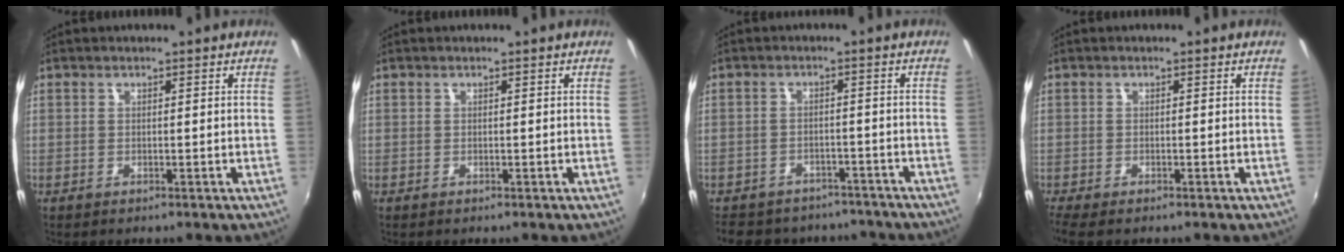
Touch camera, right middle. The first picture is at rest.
{"total": 0.0}
{"total": 15.1, "force": [-12.6, 6.7, 4.9], "torque": [-0.116, 0.007, -0.164]}
{"total": 2.9, "force": [-2.3, 0.5, 1.8], "torque": [-0.038, -0.017, -0.041]}